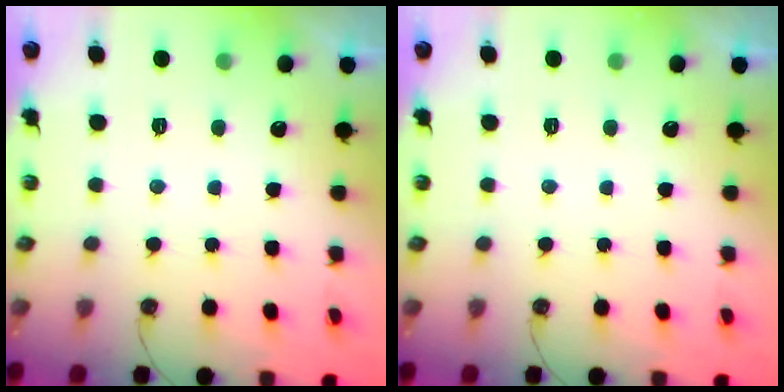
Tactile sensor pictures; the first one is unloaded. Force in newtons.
{"total": 0.0}